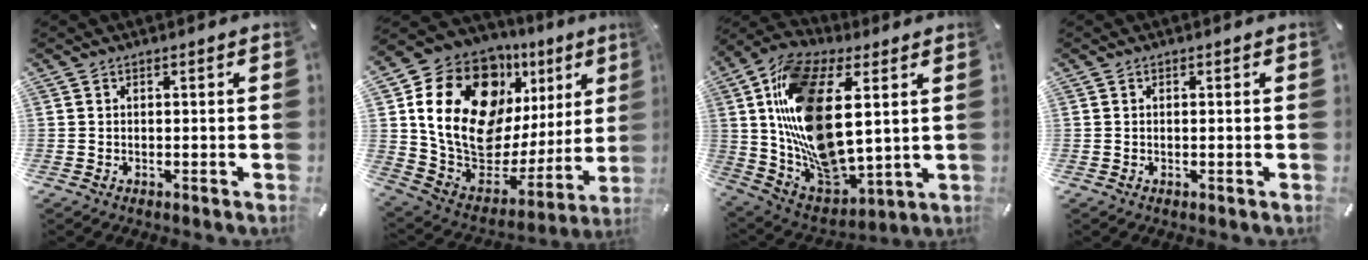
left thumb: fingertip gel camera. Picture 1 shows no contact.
{"total": 21.4, "force": [9.8, 13.9, 13.0], "torque": [-0.239, -0.079, 0.175]}
{"total": 21.9, "force": [5.4, 12.9, 16.8], "torque": [-0.362, -0.032, 0.098]}
{"total": 0.0}